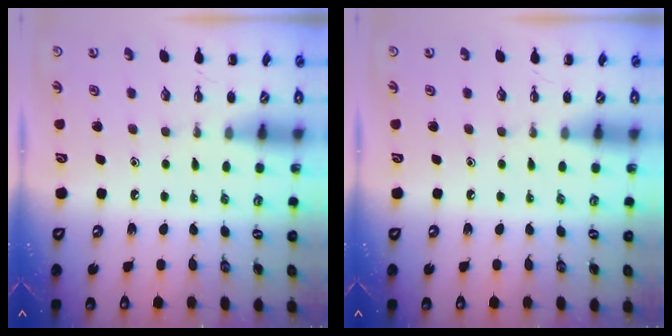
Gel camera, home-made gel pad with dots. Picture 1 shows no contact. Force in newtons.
{"total": 0.0}